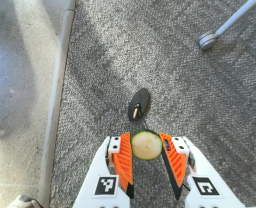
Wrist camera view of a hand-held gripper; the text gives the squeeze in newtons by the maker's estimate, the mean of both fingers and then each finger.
{"total": 8.3, "left": 7.7, "right": 8.8}